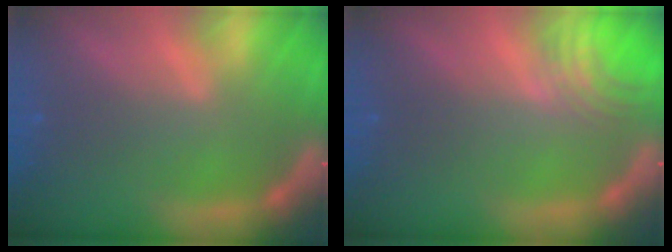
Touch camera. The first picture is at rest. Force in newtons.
{"total": 3.4}